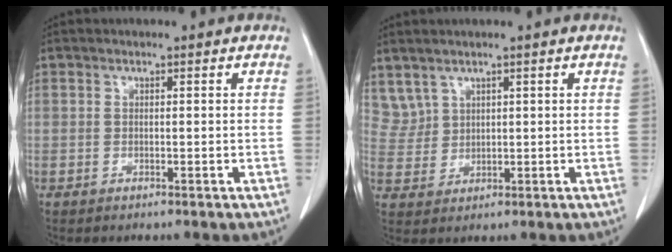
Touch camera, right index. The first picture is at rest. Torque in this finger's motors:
{"motor_torque": [-0.19, 0.54, 0.00, 0.00]}